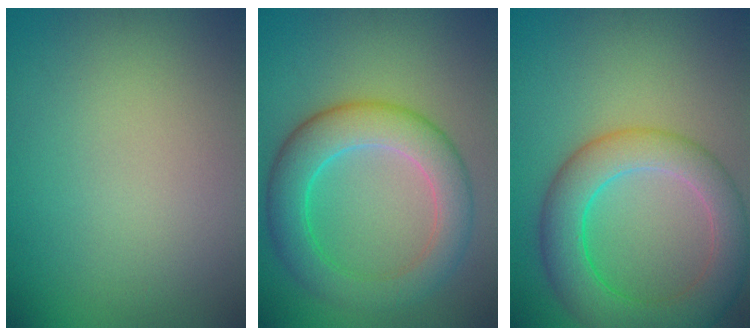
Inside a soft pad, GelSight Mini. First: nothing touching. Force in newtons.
{"total": 6.8, "press": 6.8, "slide": 0.4}
{"total": 7.3, "press": 7.3, "slide": 0.3}